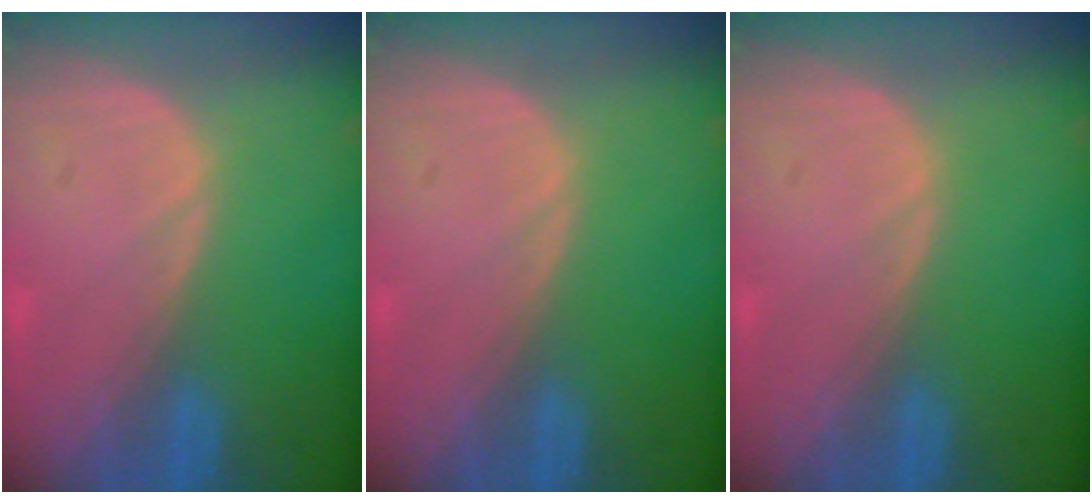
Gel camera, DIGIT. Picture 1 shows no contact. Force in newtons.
{"total": 0.0}
{"total": 0.0}